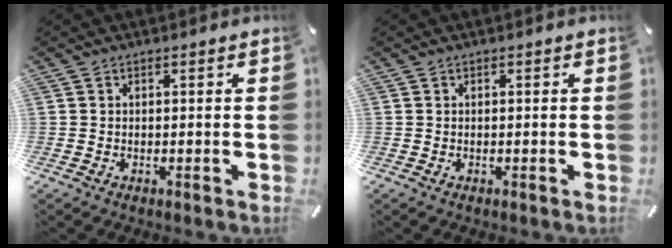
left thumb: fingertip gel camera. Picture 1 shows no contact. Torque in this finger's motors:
{"motor_torque": [0.08, -0.08, 0.02, 0.02, 0.00]}